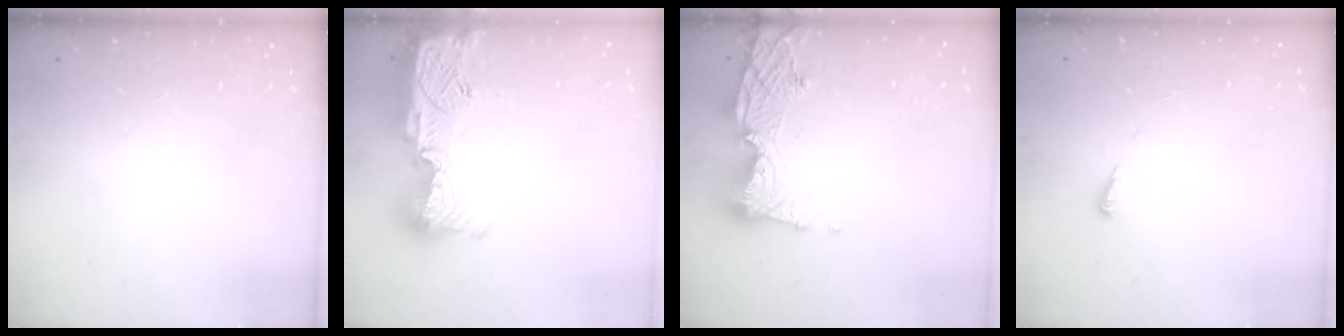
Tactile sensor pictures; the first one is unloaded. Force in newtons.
{"total": 14.9, "press": 14.9, "slide": 1.0}
{"total": 13.3, "press": 13.2, "slide": 1.6}
{"total": 4.1, "press": 4.0, "slide": 0.8}